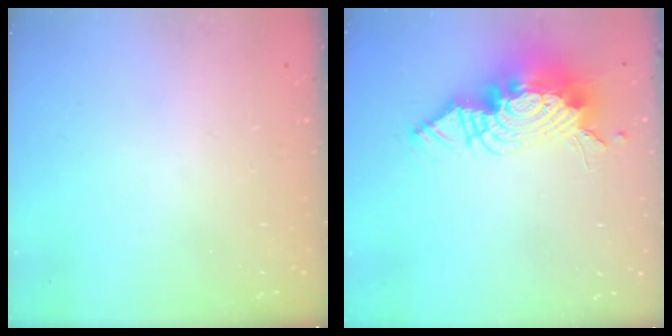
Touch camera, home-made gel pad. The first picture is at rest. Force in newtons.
{"total": 18.1, "press": 18.0, "slide": 1.9}